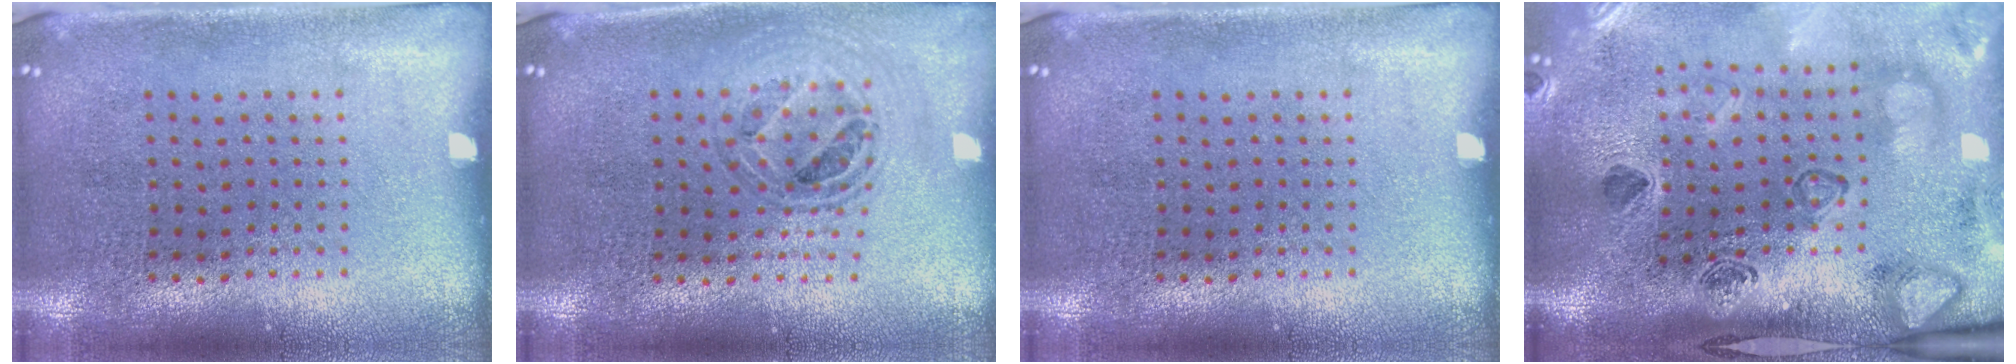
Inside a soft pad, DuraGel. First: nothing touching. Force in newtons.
{"total": 0.8, "press": 0.8, "slide": 0.1}
{"total": 0.0}
{"total": 2.8, "press": 2.3, "slide": 1.6}